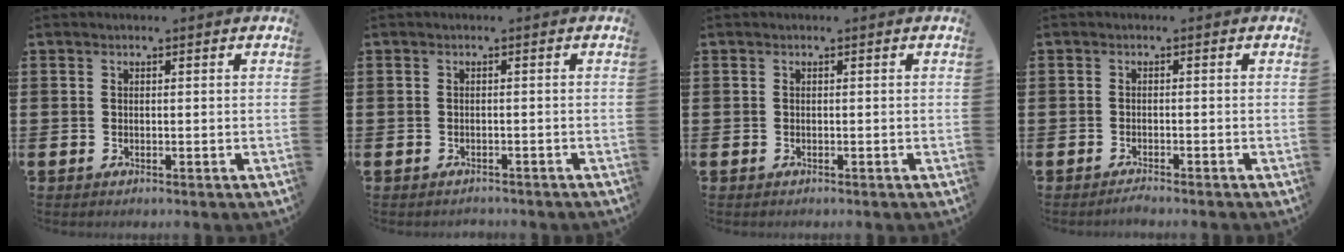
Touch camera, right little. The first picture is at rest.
{"total": 0.5, "force": [-0.5, 0.1, -0.1], "torque": [0.000, -0.002, -0.011]}
{"total": 0.0}
{"total": 0.9, "force": [-0.8, -0.1, 0.3], "torque": [-0.005, -0.002, -0.016]}